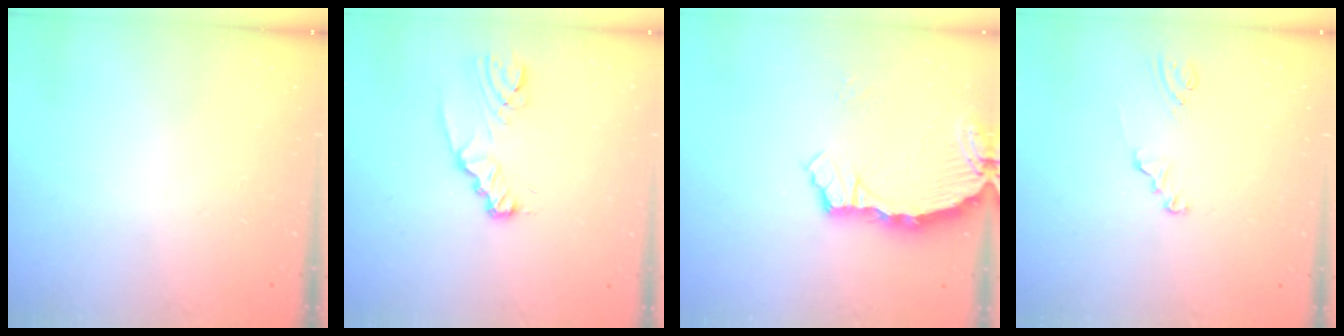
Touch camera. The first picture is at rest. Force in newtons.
{"total": 4.3, "press": 4.3, "slide": 0.4}
{"total": 3.9, "press": 3.9, "slide": 0.2}
{"total": 1.5, "press": 1.5, "slide": 0.2}